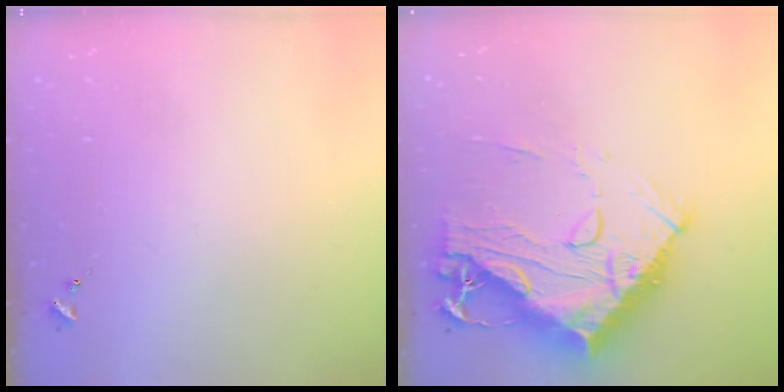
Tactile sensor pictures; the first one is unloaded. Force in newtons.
{"total": 23.2, "press": 23.1, "slide": 2.2}